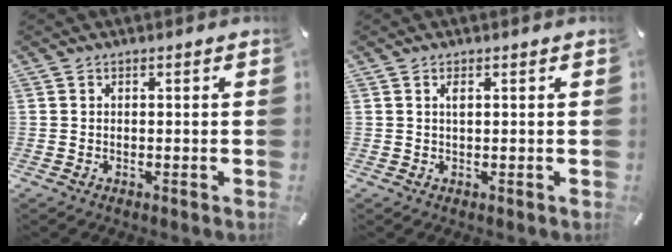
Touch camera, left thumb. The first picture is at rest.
{"total": 1.3, "force": [0.4, 0.4, 1.2], "torque": [-0.024, 0.002, 0.006]}